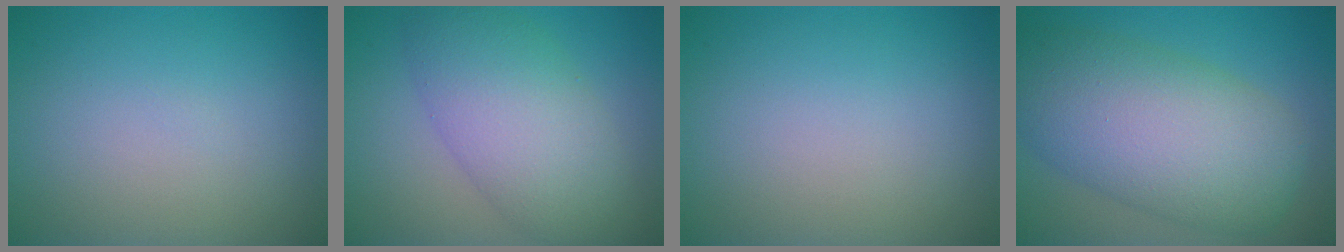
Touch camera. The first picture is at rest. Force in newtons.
{"total": 7.6, "press": 7.6, "slide": 0.2}
{"total": 0.0}
{"total": 10.6, "press": 10.6, "slide": 0.4}